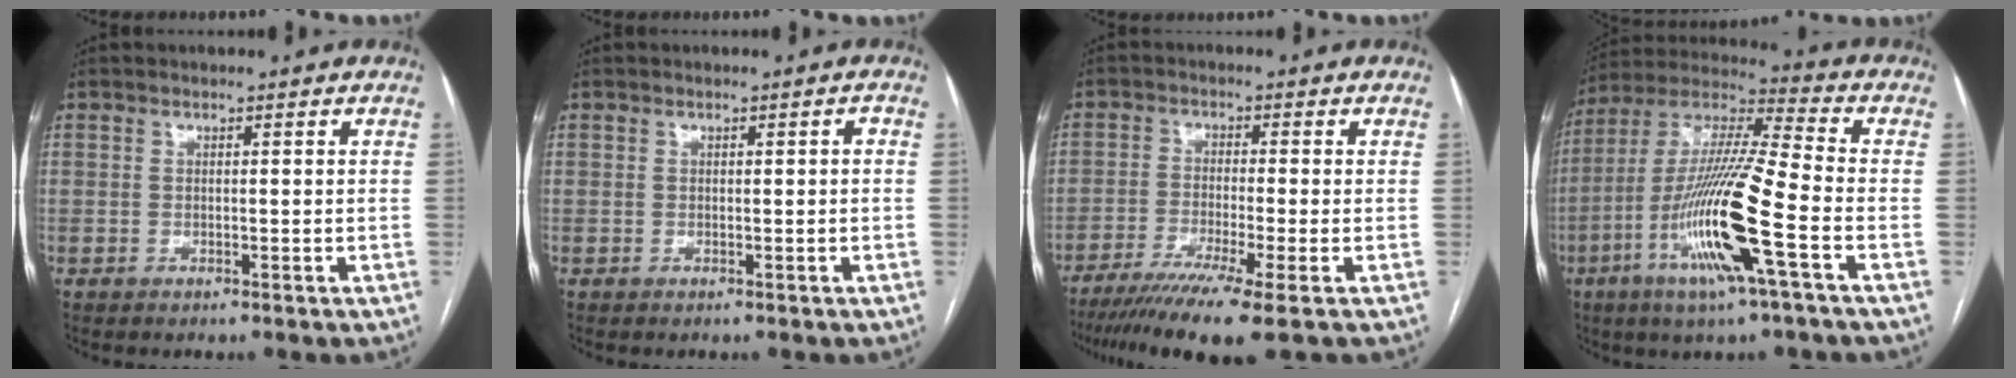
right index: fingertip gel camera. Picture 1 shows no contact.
{"total": 0.8, "force": [0.0, 0.2, 0.8], "torque": [-0.006, 0.002, 0.001]}
{"total": 10.7, "force": [-7.4, -1.0, 7.7], "torque": [-0.123, -0.026, -0.117]}
{"total": 17.9, "force": [-6.3, 0.3, 16.8], "torque": [-0.340, -0.014, -0.122]}